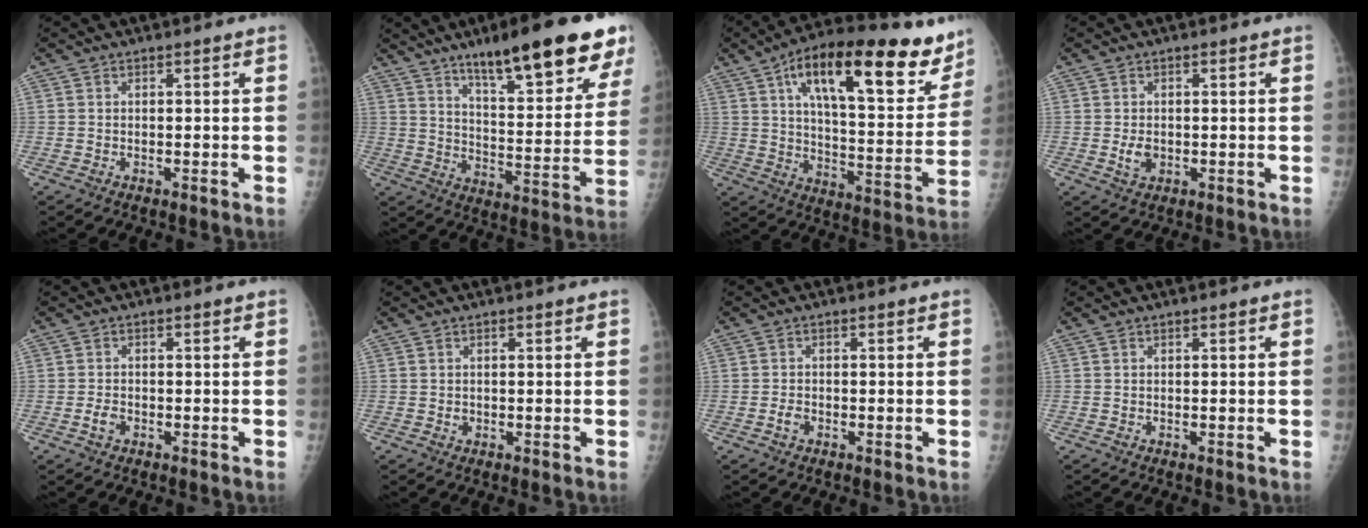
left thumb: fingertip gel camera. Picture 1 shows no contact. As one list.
[{"total": 22.2, "force": [14.4, 4.8, 16.2], "torque": [-0.204, -0.058, 0.219]}, {"total": 27.4, "force": [15.4, 10.2, 20.2], "torque": [-0.261, -0.023, 0.231]}, {"total": 2.7, "force": [-0.3, 2.0, 1.9], "torque": [-0.029, -0.002, -0.001]}, {"total": 2.0, "force": [-0.9, 1.3, 1.2], "torque": [-0.021, 0.003, -0.017]}, {"total": 0.8, "force": [0.0, 0.7, 0.3], "torque": [-0.001, 0.001, 0.001]}, {"total": 1.6, "force": [-0.7, 1.1, 0.9], "torque": [-0.017, 0.002, -0.015]}, {"total": 0.0}]